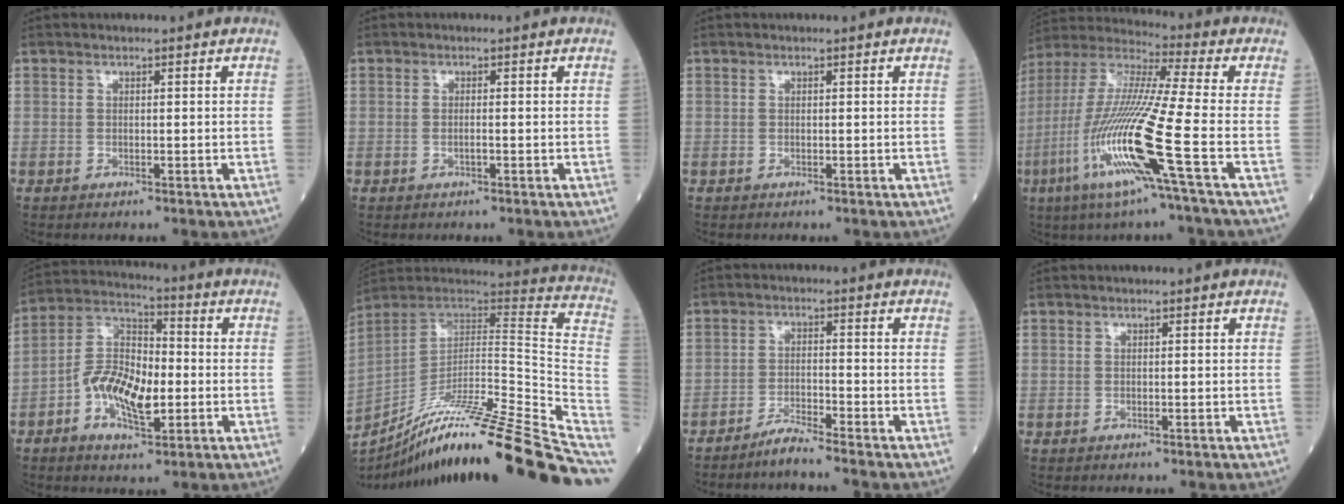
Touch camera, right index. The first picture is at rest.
{"total": 0.8, "force": [-0.3, 0.0, 0.7], "torque": [-0.021, 0.000, -0.006]}
{"total": 0.0}
{"total": 18.4, "force": [-6.6, -0.8, 17.1], "torque": [-0.376, -0.029, -0.139]}
{"total": 11.0, "force": [-2.8, 5.0, 9.4], "torque": [-0.193, 0.015, -0.056]}
{"total": 31.0, "force": [-23.8, -1.1, 19.9], "torque": [-0.207, -0.028, -0.363]}
{"total": 3.6, "force": [-3.3, -1.0, 1.1], "torque": [-0.027, -0.015, -0.066]}
{"total": 0.0}